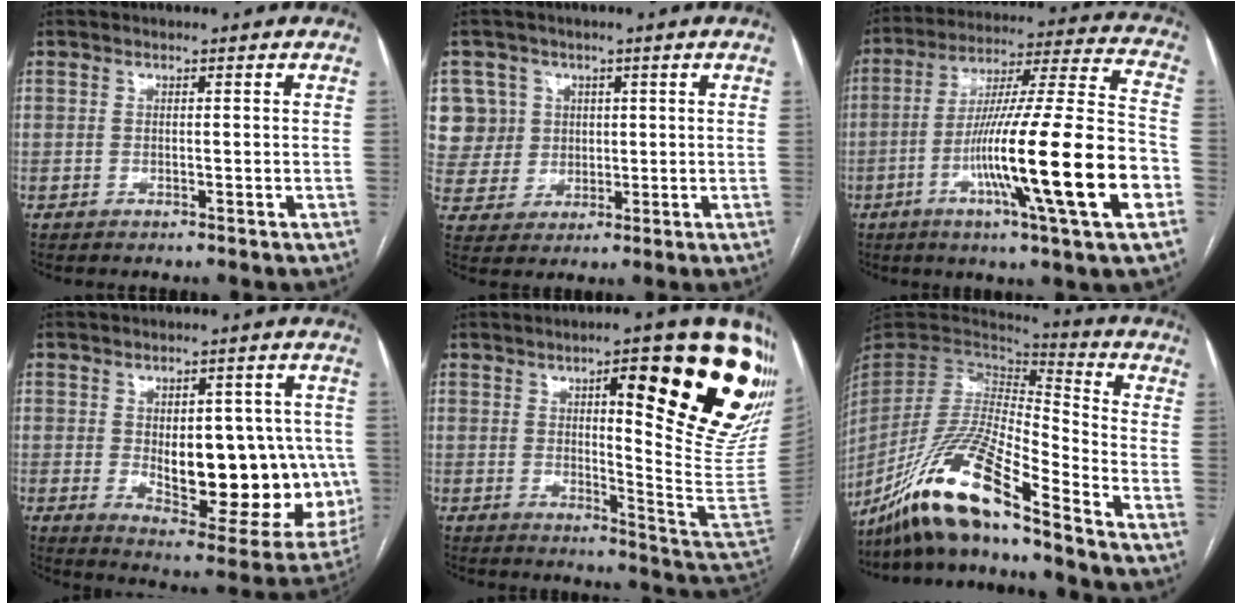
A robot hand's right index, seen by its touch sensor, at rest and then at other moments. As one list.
[{"total": 9.8, "force": [2.9, 9.3, 0.9], "torque": [-0.028, 0.039, 0.076]}, {"total": 23.4, "force": [-7.3, 0.1, 22.2], "torque": [-0.354, -0.016, -0.126]}, {"total": 19.0, "force": [-1.2, 8.3, 17.1], "torque": [-0.203, 0.007, 0.014]}, {"total": 23.4, "force": [10.4, 3.2, 20.7], "torque": [-0.196, -0.002, 0.133]}, {"total": 17.5, "force": [-13.1, 0.6, 11.6], "torque": [-0.230, -0.020, -0.249]}]